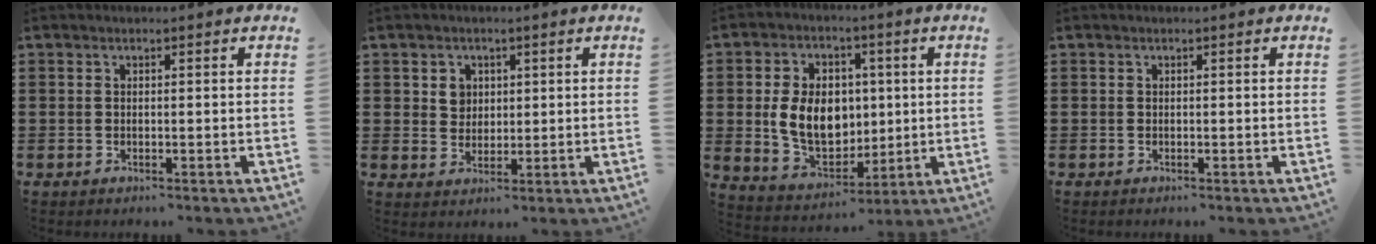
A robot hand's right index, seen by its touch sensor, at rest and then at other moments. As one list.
[{"total": 3.0, "force": [1.1, 2.7, 1.0], "torque": [-0.021, 0.006, 0.018]}, {"total": 10.2, "force": [0.5, 7.6, 6.7], "torque": [-0.139, 0.009, 0.005]}, {"total": 0.0}]